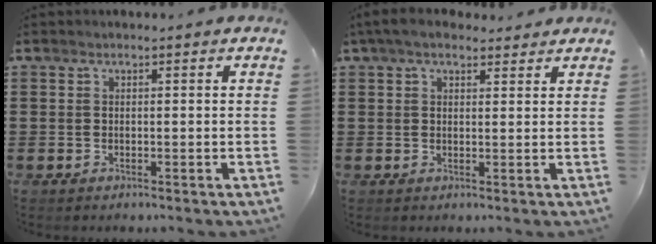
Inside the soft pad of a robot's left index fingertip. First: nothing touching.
{"total": 4.0, "force": [3.0, 1.6, 2.1], "torque": [-0.048, 0.005, 0.056]}